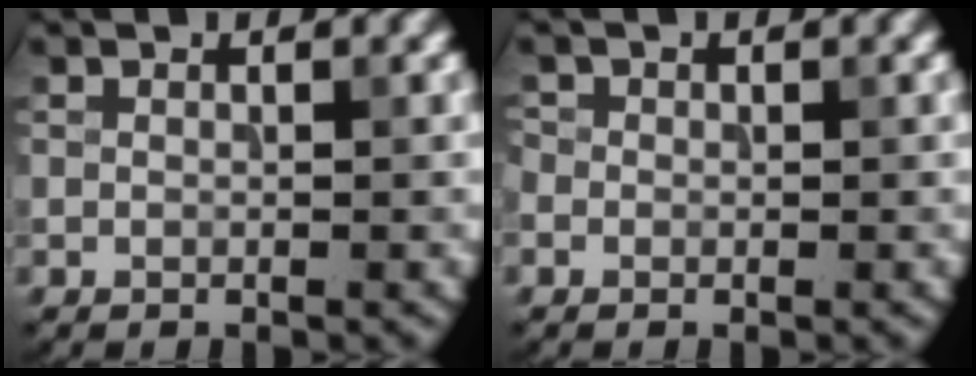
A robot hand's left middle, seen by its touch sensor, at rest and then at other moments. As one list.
[{"total": 0.9, "force": [0.0, 0.9, 0.2], "torque": [-0.006, -0.003, -0.005]}]